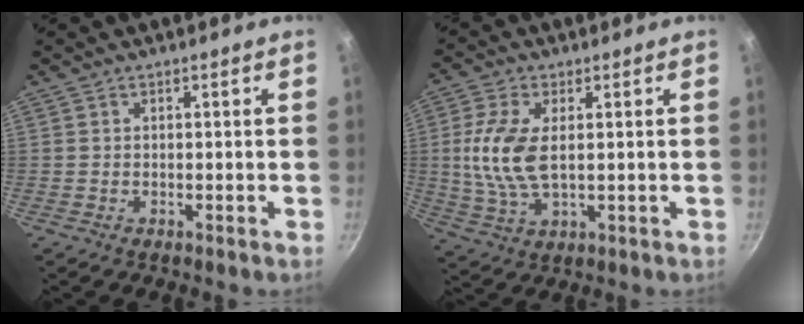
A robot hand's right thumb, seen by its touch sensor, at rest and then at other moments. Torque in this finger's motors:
{"motor_torque": [1.57, 1.23, 1.09, -0.36, 0.37]}